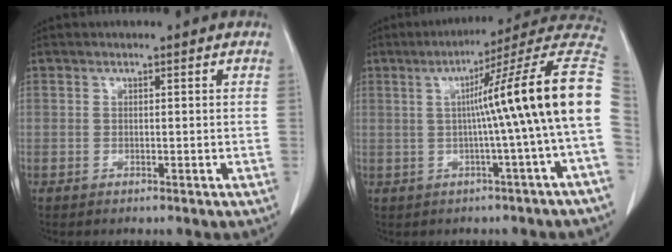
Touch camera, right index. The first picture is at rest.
{"total": 16.5, "force": [0.3, -2.0, 16.4], "torque": [-0.205, 0.030, -0.005]}